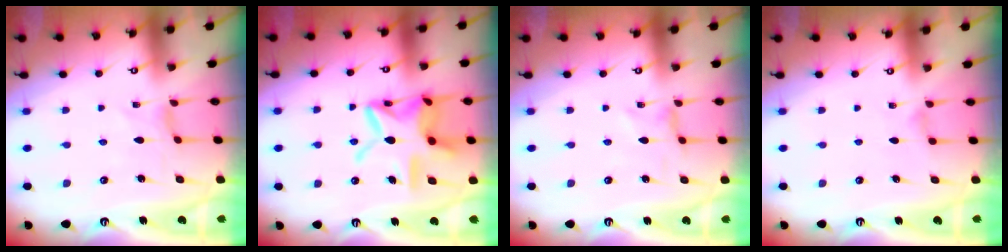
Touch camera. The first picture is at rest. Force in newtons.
{"total": 18.2, "press": 18.2, "slide": 1.6}
{"total": 0.0}
{"total": 0.0}